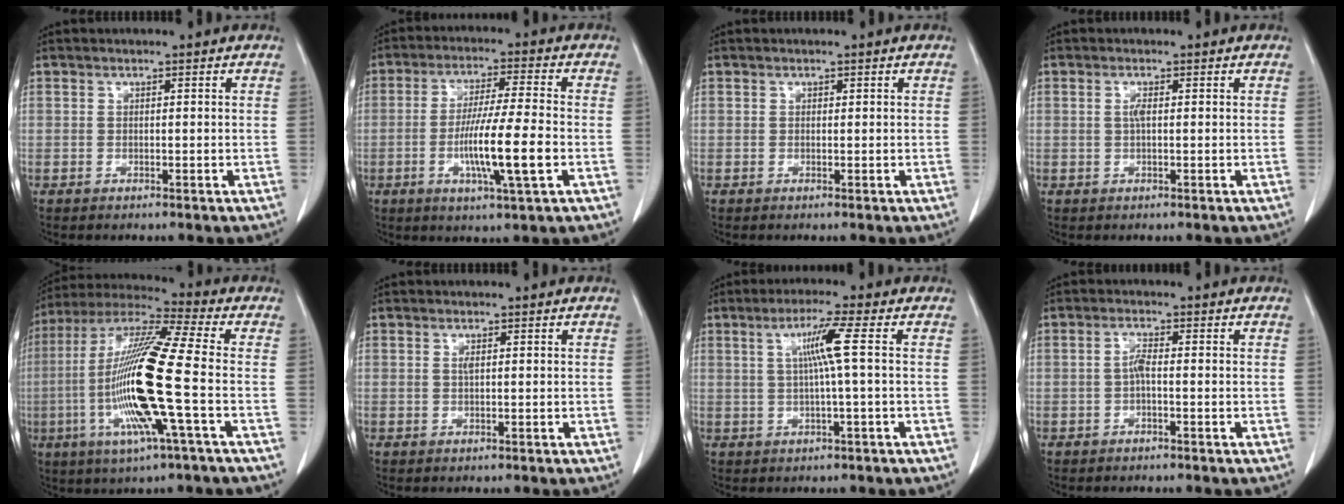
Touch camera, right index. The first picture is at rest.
{"total": 11.0, "force": [-2.8, 0.0, 10.6], "torque": [-0.198, -0.013, -0.053]}
{"total": 0.0}
{"total": 1.3, "force": [0.2, 0.3, 1.3], "torque": [-0.029, 0.001, 0.004]}
{"total": 18.2, "force": [-3.4, 0.0, 17.8], "torque": [-0.369, -0.010, -0.077]}
{"total": 0.7, "force": [0.3, 0.1, 0.7], "torque": [-0.020, -0.001, 0.005]}
{"total": 5.3, "force": [0.9, -1.1, 5.1], "torque": [-0.098, 0.006, 0.020]}
{"total": 1.9, "force": [-0.3, 0.3, 1.9], "torque": [-0.038, 0.003, -0.007]}